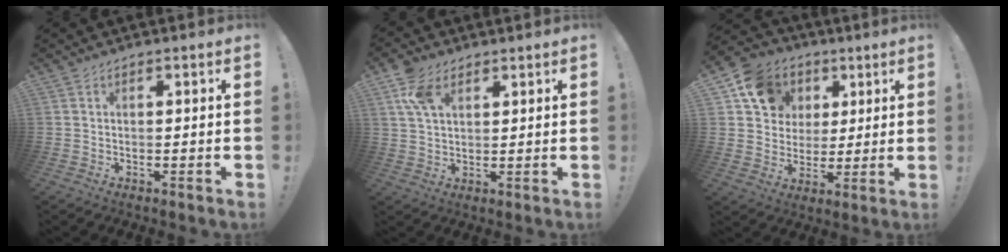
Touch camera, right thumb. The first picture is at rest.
{"total": 8.4, "force": [4.2, 4.9, 5.5], "torque": [-0.104, -0.007, 0.080]}
{"total": 13.4, "force": [5.2, 11.3, 4.8], "torque": [-0.074, -0.017, 0.109]}